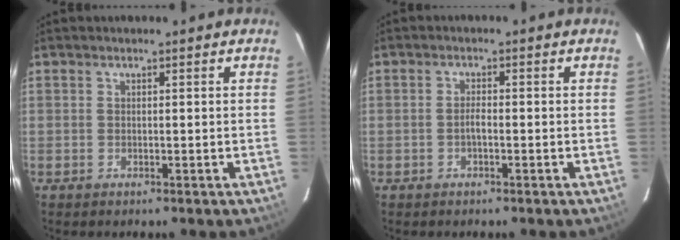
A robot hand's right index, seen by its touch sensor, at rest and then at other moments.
{"total": 1.4, "force": [-0.7, 0.4, 1.1], "torque": [-0.023, 0.002, -0.013]}